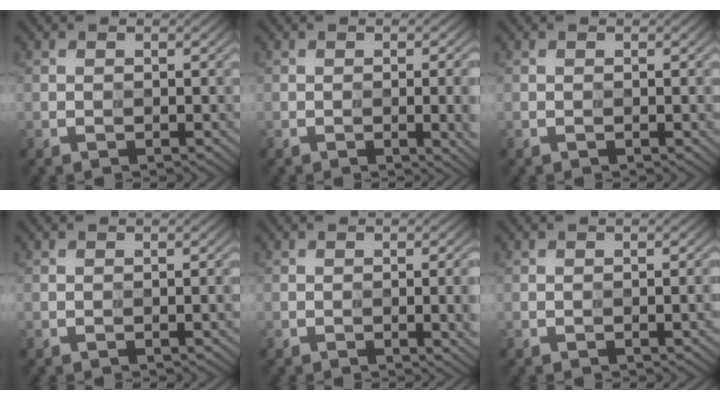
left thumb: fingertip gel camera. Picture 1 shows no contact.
{"total": 6.8, "force": [-2.0, 2.3, 6.0], "torque": [-0.061, -0.003, -0.012]}
{"total": 1.0, "force": [-0.4, 0.2, 0.9], "torque": [-0.014, -0.001, -0.007]}
{"total": 3.4, "force": [-1.6, 0.8, 2.9], "torque": [-0.034, -0.001, -0.019]}
{"total": 7.5, "force": [-1.9, 2.6, 6.8], "torque": [-0.074, -0.002, -0.008]}
{"total": 4.6, "force": [-1.9, 1.2, 4.0], "torque": [-0.050, -0.003, -0.019]}